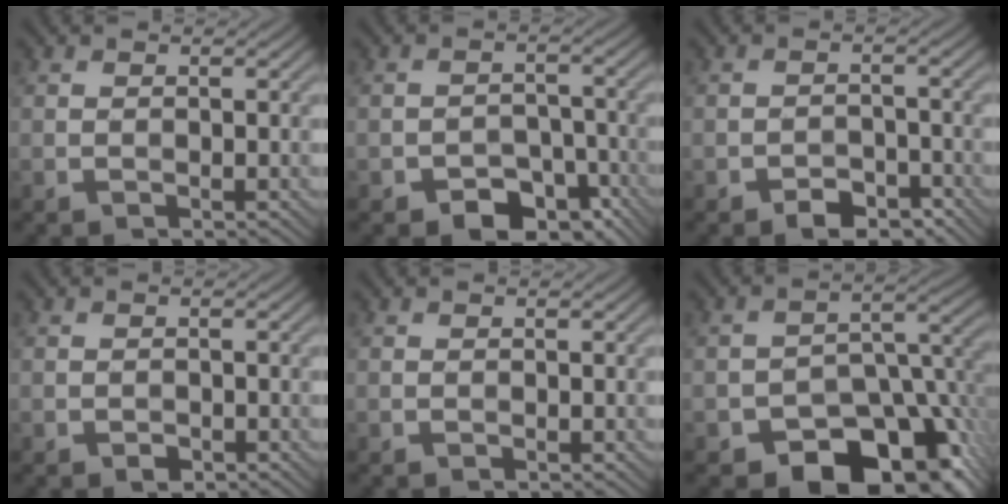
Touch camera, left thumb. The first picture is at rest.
{"total": 7.3, "force": [-5.0, 4.3, 3.1], "torque": [-0.036, -0.004, -0.085]}
{"total": 3.9, "force": [-2.8, 2.0, 1.8], "torque": [-0.024, 0.000, -0.049]}
{"total": 1.1, "force": [-0.7, 0.7, 0.6], "torque": [-0.007, -0.002, -0.011]}
{"total": 0.0}
{"total": 14.9, "force": [-9.1, 8.1, 8.6], "torque": [-0.113, -0.016, -0.142]}